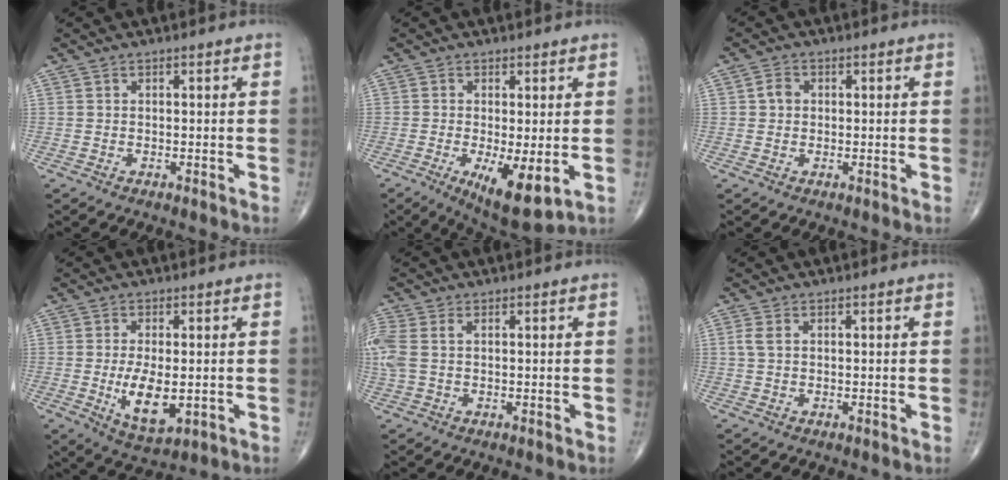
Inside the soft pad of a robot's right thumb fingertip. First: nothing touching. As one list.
[{"total": 9.3, "force": [-2.3, 3.1, 8.5], "torque": [-0.136, -0.023, -0.029]}, {"total": 2.3, "force": [0.2, 1.9, 1.2], "torque": [-0.012, 0.005, 0.001]}, {"total": 8.4, "force": [-1.2, 3.8, 7.4], "torque": [-0.124, -0.018, -0.011]}, {"total": 5.5, "force": [0.9, 3.3, 4.3], "torque": [-0.147, 0.022, 0.023]}, {"total": 1.7, "force": [0.5, 0.9, 1.4], "torque": [-0.041, 0.009, 0.013]}]